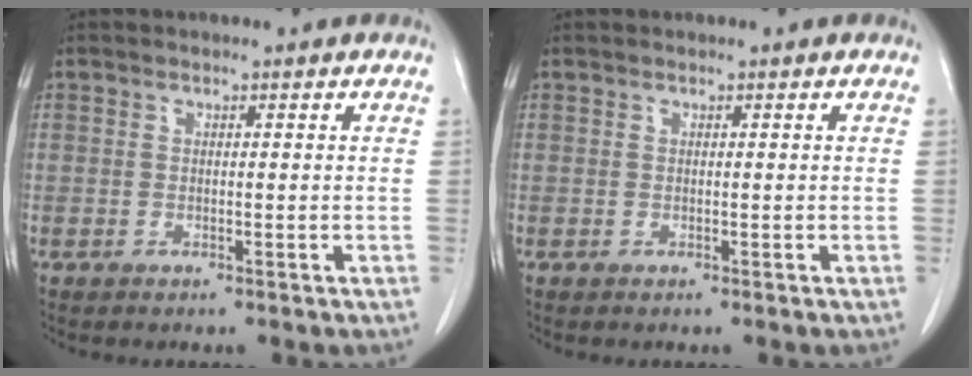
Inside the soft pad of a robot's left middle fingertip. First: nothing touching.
{"total": 0.0}